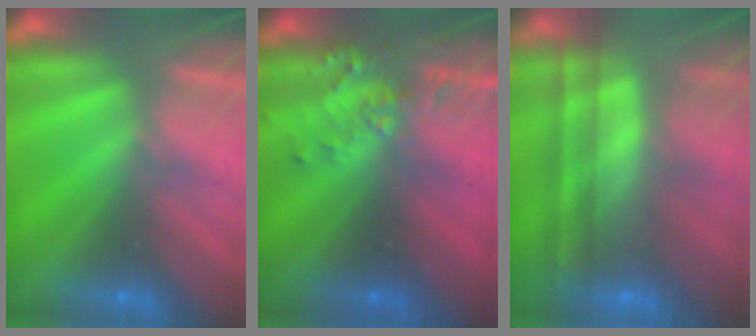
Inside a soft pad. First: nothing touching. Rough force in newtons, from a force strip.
{"total": 3.1}
{"total": 9.0}